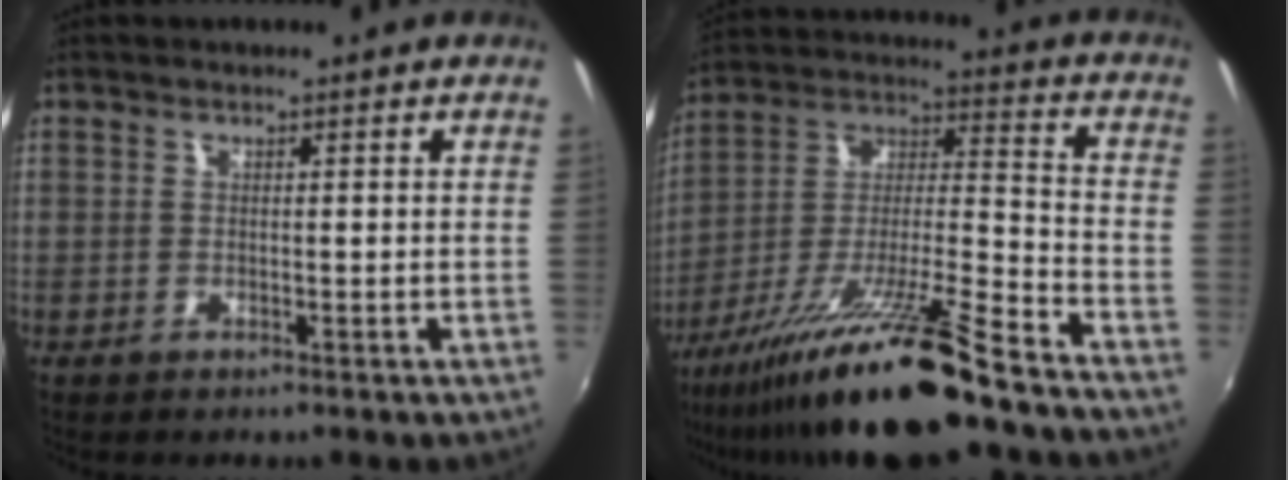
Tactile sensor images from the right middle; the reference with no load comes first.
{"total": 18.8, "force": [-14.0, 0.1, 12.5], "torque": [-0.226, -0.030, -0.245]}